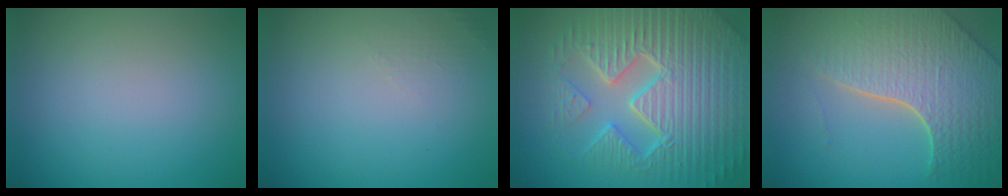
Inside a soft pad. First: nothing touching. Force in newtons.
{"total": 1.1, "press": 1.1, "slide": 0.3}
{"total": 9.6, "press": 6.7, "slide": 6.8}
{"total": 7.5, "press": 5.7, "slide": 4.9}